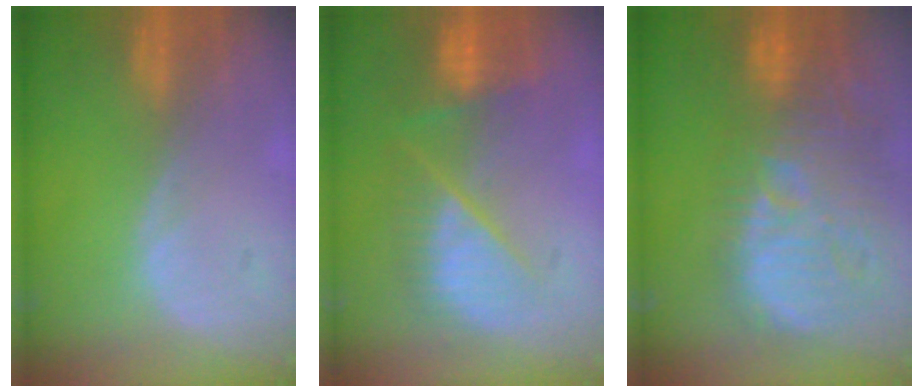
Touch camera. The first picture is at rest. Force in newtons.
{"total": 9.7, "press": 8.3, "slide": 5.1}
{"total": 14.8, "press": 13.2, "slide": 6.8}